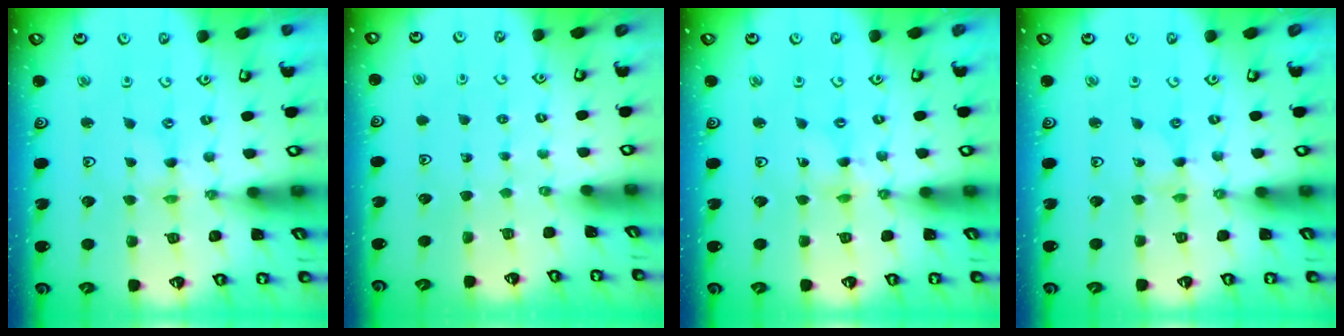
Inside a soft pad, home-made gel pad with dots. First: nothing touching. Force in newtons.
{"total": 0.0}
{"total": 1.4, "press": 1.4, "slide": 0.1}
{"total": 0.0}